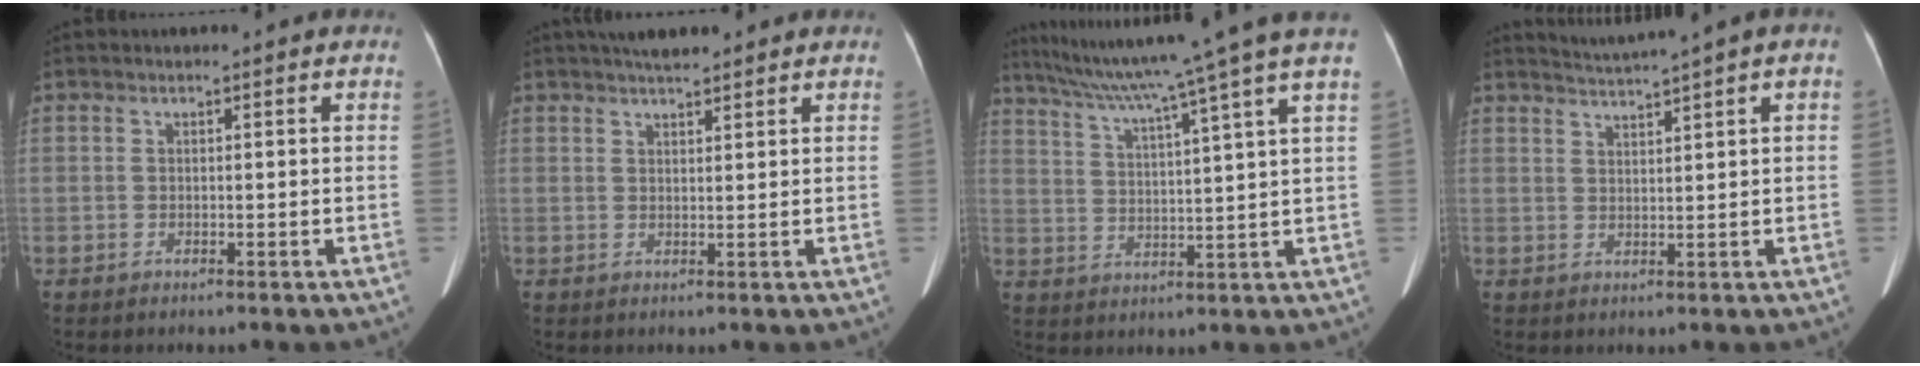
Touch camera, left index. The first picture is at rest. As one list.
[{"total": 4.4, "force": [3.7, 1.1, 2.1], "torque": [-0.031, 0.021, 0.060]}, {"total": 15.3, "force": [12.3, -3.0, 8.6], "torque": [-0.142, -0.013, 0.174]}, {"total": 3.2, "force": [2.6, -1.0, 1.7], "torque": [-0.032, 0.007, 0.054]}]